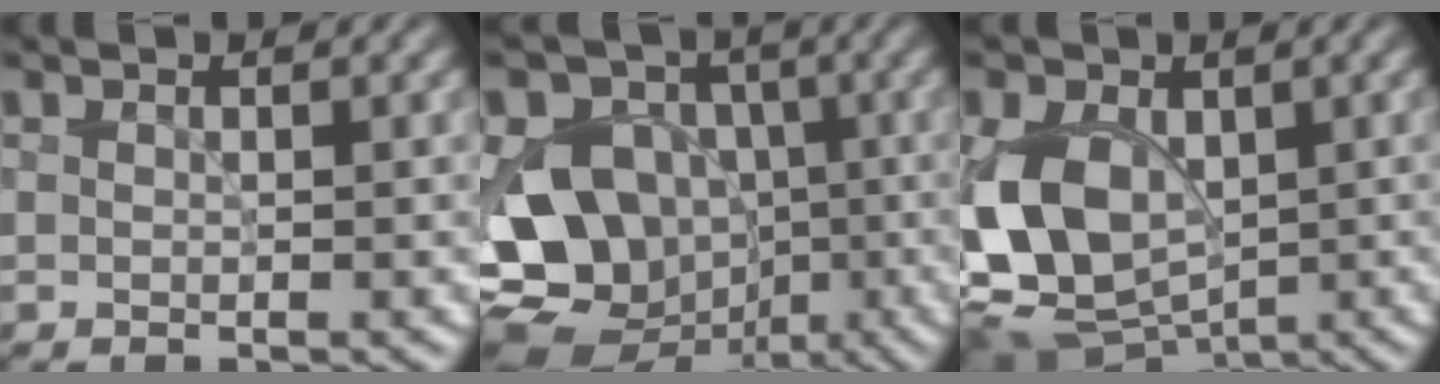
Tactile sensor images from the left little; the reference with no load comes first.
{"total": 17.1, "force": [-2.5, 14.8, 8.1], "torque": [-0.175, -0.009, -0.045]}
{"total": 10.6, "force": [0.1, 7.3, 7.7], "torque": [-0.172, -0.023, 0.006]}